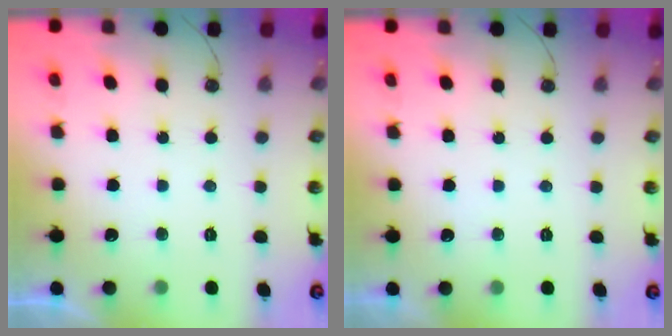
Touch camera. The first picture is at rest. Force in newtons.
{"total": 0.0}